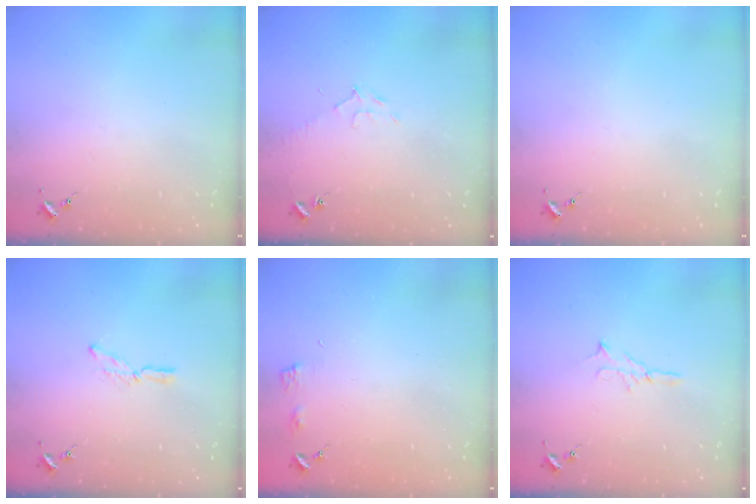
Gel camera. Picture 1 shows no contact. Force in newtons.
{"total": 6.6, "press": 6.6, "slide": 0.8}
{"total": 0.0}
{"total": 6.9, "press": 6.9, "slide": 0.4}
{"total": 3.9, "press": 3.9, "slide": 0.4}
{"total": 4.7, "press": 4.7, "slide": 0.5}